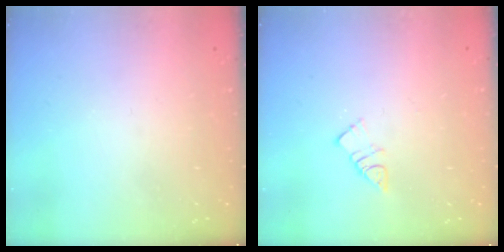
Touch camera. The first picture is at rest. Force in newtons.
{"total": 5.8, "press": 5.8, "slide": 0.2}